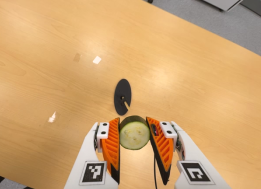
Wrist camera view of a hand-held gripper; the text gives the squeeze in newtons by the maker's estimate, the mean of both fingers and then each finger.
{"total": 12.4, "left": 11.1, "right": 13.8}